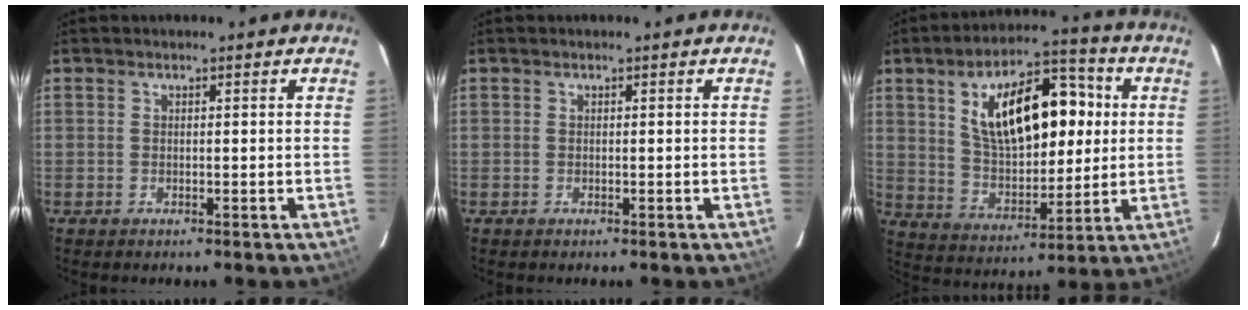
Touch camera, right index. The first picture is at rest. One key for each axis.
{"total": 0.0}
{"total": 18.9, "fx": 4.8, "fy": 9.5, "fz": 15.6, "tx": -0.268, "ty": 0.026, "tz": 0.092}